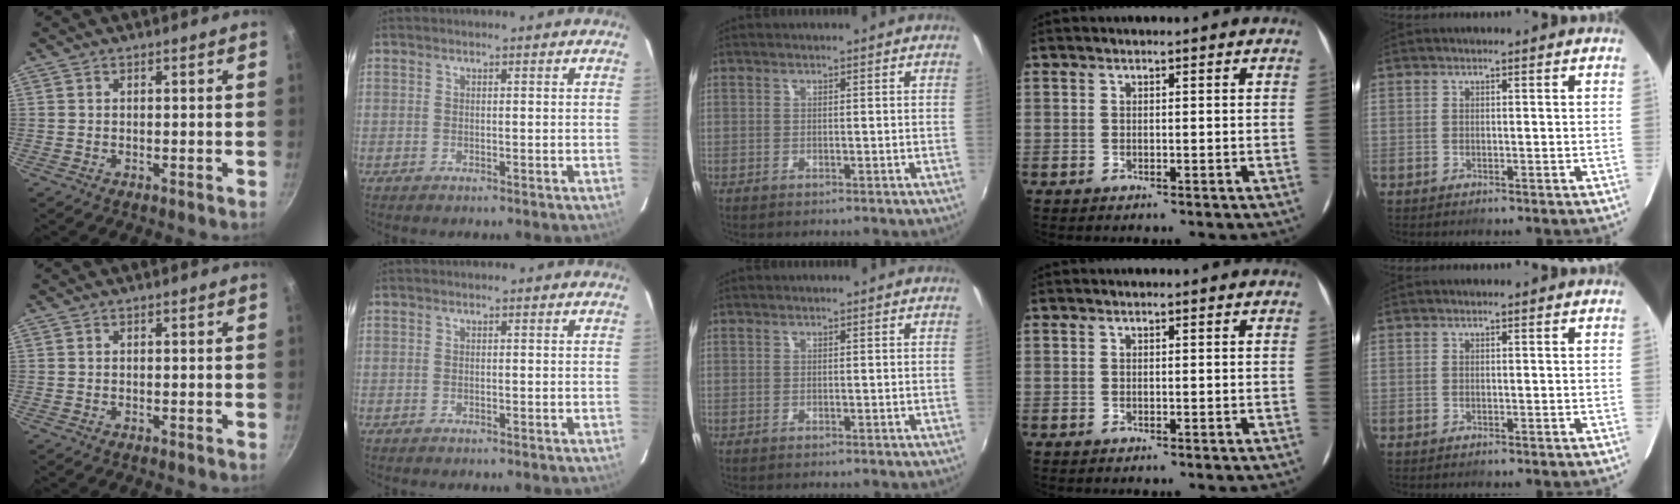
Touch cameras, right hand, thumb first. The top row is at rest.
{}